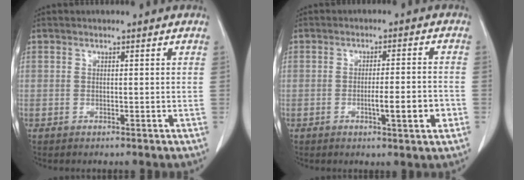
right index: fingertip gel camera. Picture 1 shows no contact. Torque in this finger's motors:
{"motor_torque": [1.15, -0.46, 0.53, 0.11]}